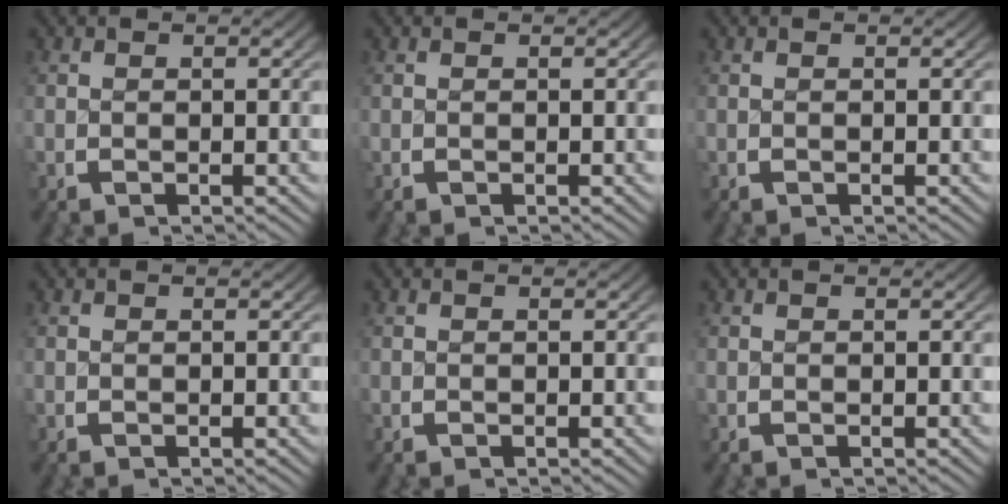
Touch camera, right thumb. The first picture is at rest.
{"total": 0.0}
{"total": 0.0}
{"total": 0.0}
{"total": 0.0}
{"total": 0.0}